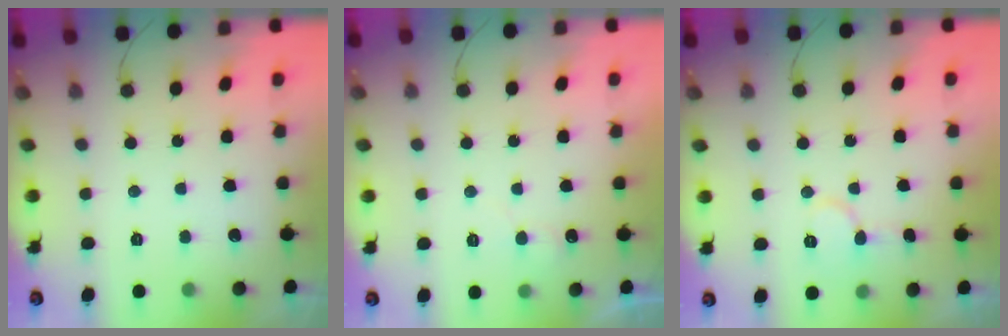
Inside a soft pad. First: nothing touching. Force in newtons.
{"total": 5.1, "press": 5.0, "slide": 0.5}
{"total": 6.9, "press": 6.9, "slide": 0.3}